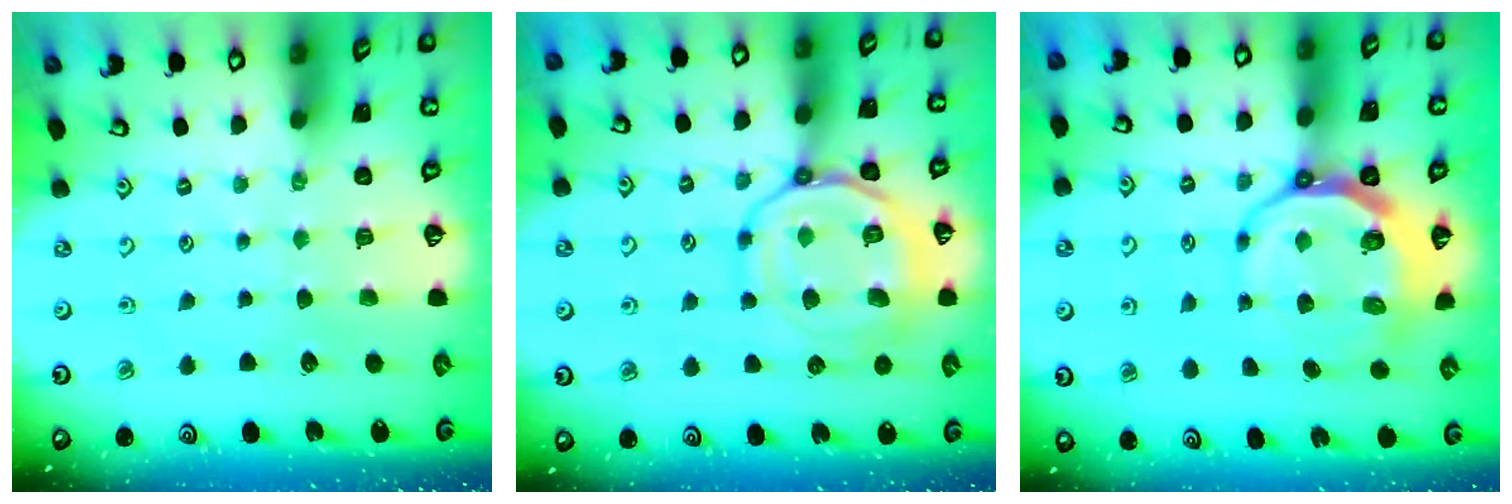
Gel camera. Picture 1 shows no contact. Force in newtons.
{"total": 16.1, "press": 16.1, "slide": 1.5}
{"total": 8.3, "press": 7.5, "slide": 3.6}